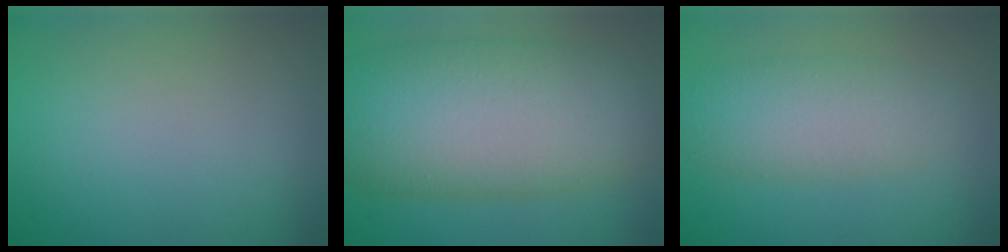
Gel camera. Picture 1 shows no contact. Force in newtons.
{"total": 12.2, "press": 12.2, "slide": 0.4}
{"total": 4.5, "press": 4.5, "slide": 0.2}